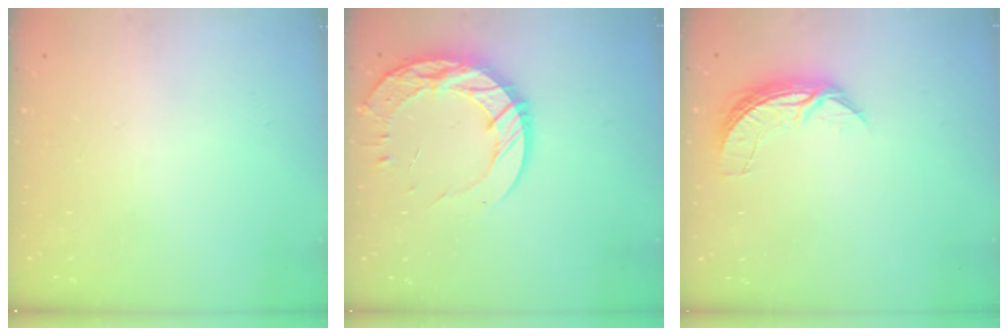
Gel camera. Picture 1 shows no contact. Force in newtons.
{"total": 16.1, "press": 16.0, "slide": 1.2}
{"total": 6.9, "press": 6.8, "slide": 0.5}